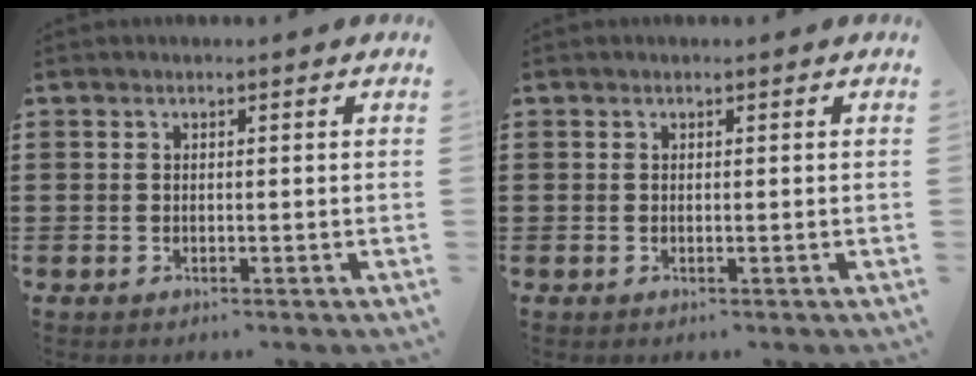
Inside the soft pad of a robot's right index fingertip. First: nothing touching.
{"total": 0.0}